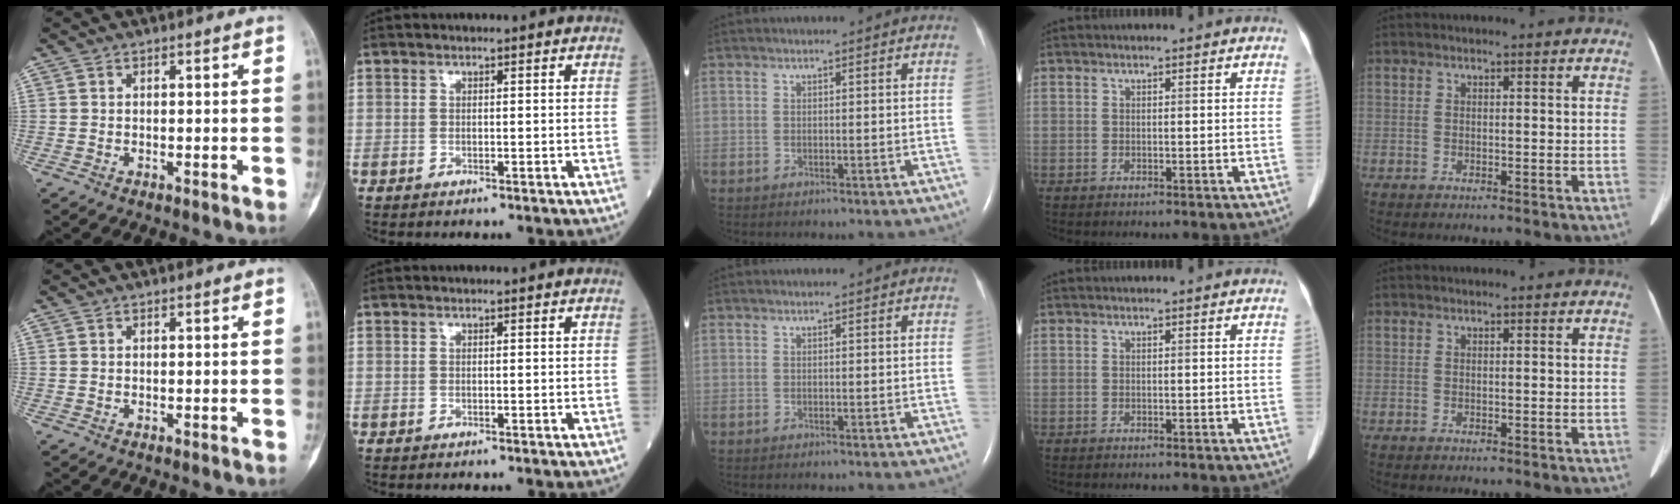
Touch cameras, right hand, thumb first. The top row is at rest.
{}